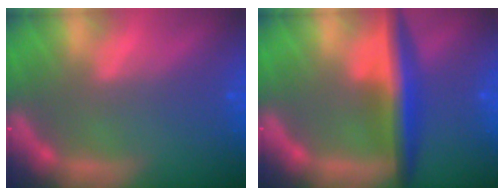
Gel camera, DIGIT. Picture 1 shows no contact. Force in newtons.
{"total": 6.0}